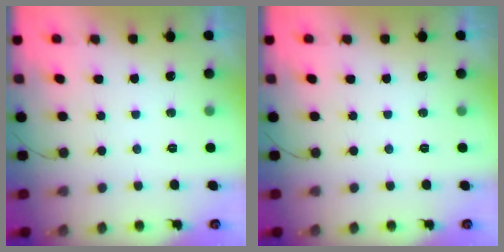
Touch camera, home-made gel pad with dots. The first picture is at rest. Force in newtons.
{"total": 0.0}